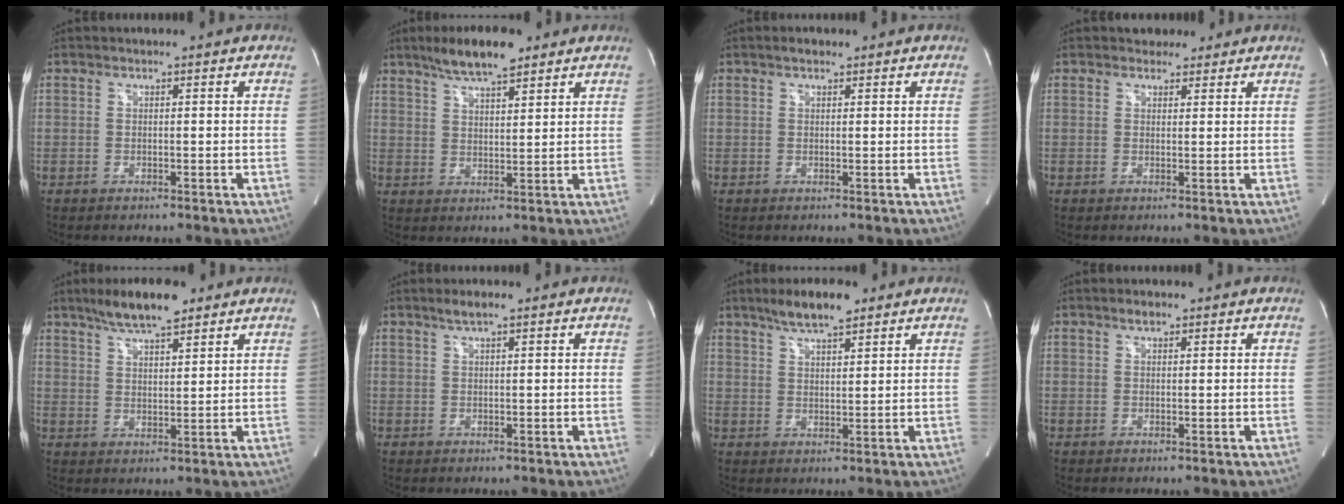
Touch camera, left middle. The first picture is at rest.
{"total": 8.3, "force": [6.1, 1.8, 5.3], "torque": [-0.097, 0.010, 0.107]}
{"total": 1.4, "force": [1.0, 0.6, 0.7], "torque": [-0.017, 0.010, 0.016]}
{"total": 2.5, "force": [2.0, 1.4, 0.3], "torque": [-0.002, 0.007, 0.028]}
{"total": 8.6, "force": [6.4, 1.8, 5.5], "torque": [-0.100, 0.010, 0.112]}
{"total": 2.3, "force": [1.7, 0.2, 1.6], "torque": [-0.036, 0.006, 0.031]}
{"total": 7.0, "force": [5.1, 1.5, 4.5], "torque": [-0.085, 0.009, 0.089]}
{"total": 1.4, "force": [1.0, 0.6, 0.8], "torque": [-0.016, 0.004, 0.016]}